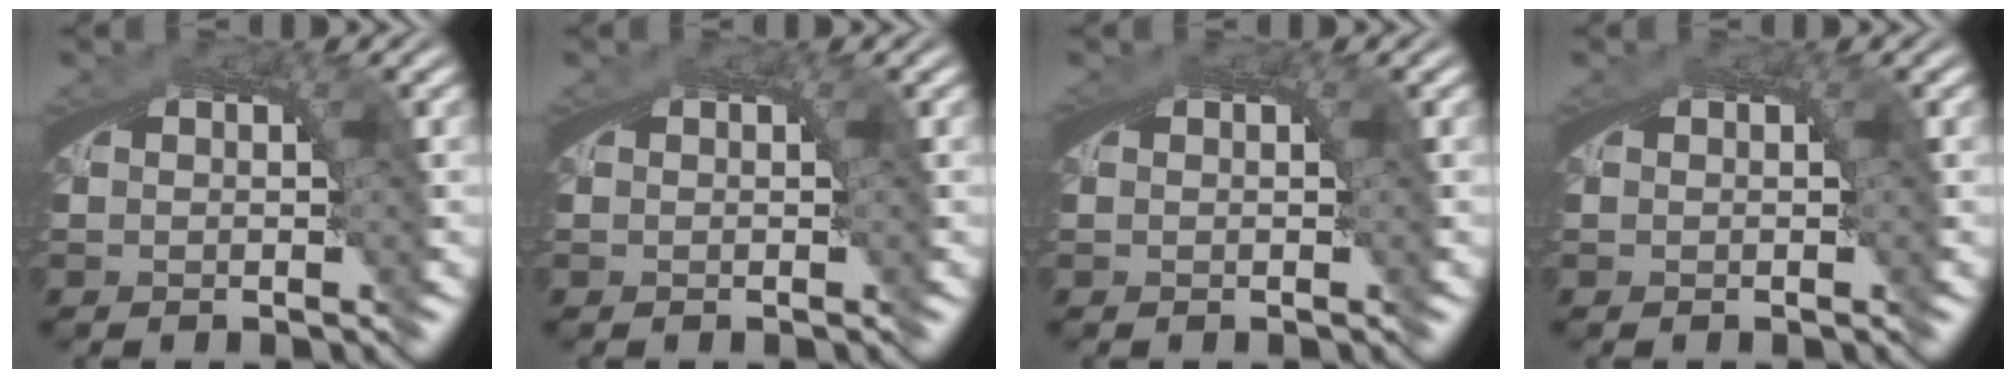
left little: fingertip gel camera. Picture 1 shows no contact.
{"total": 0.0}
{"total": 0.5, "force": [0.2, 0.1, 0.4], "torque": [-0.007, 0.001, 0.004]}
{"total": 0.0}